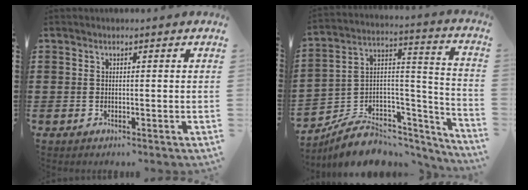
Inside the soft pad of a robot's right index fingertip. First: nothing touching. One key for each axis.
{"total": 7.8, "fx": -5.5, "fy": 4.8, "fz": 2.7, "tx": -0.054, "ty": 0.014, "tz": -0.097}